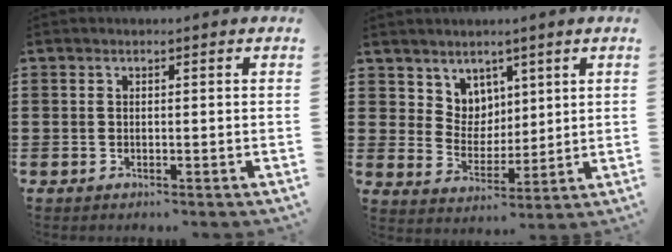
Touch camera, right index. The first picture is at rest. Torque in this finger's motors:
{"motor_torque": [0.08, 0.30, 0.10, 0.00]}